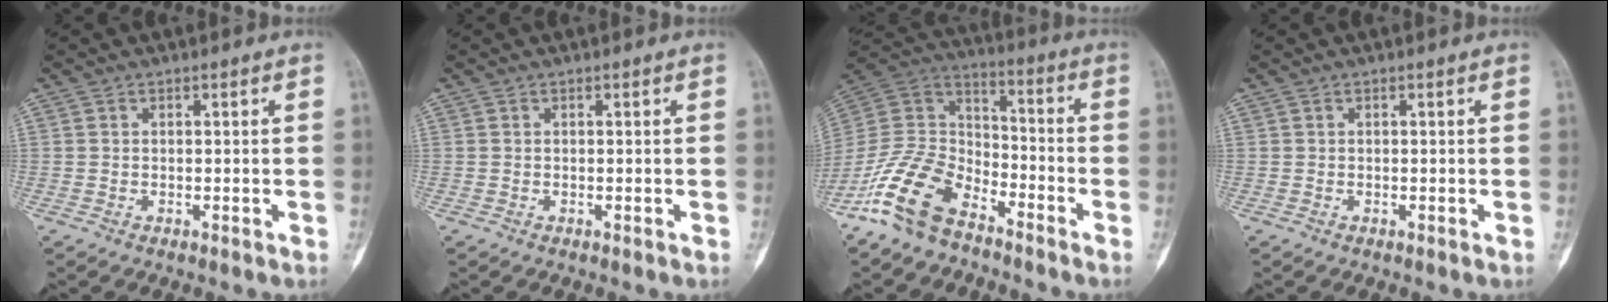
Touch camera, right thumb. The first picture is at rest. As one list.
[{"total": 0.0}, {"total": 15.1, "force": [-10.4, 7.8, 7.7], "torque": [-0.143, 0.074, -0.210]}, {"total": 0.0}]